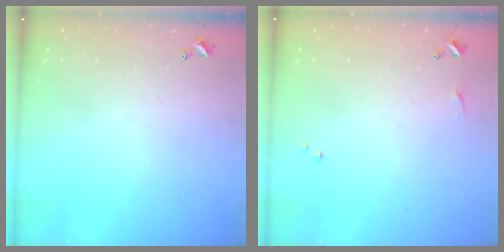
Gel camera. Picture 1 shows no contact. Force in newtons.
{"total": 4.2, "press": 4.2, "slide": 0.6}